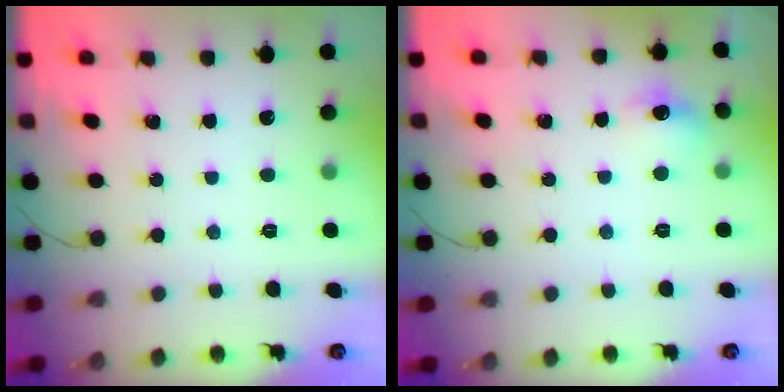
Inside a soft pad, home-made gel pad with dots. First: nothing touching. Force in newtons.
{"total": 7.1, "press": 6.9, "slide": 1.7}